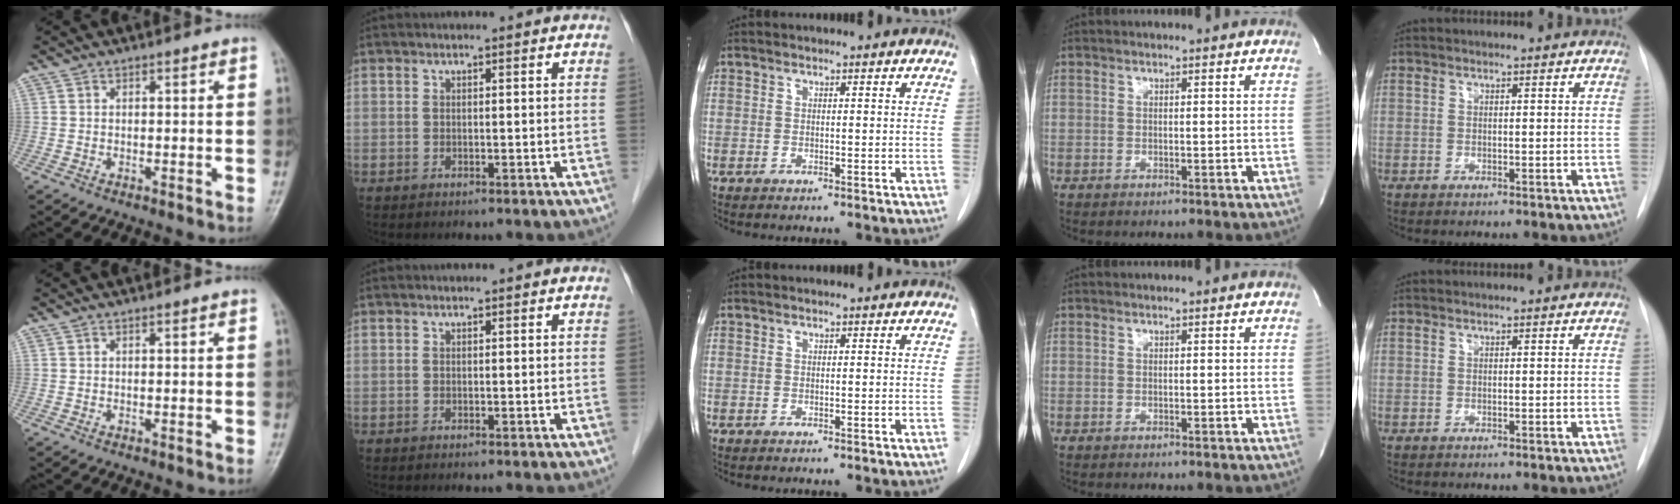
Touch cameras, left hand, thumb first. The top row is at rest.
{}